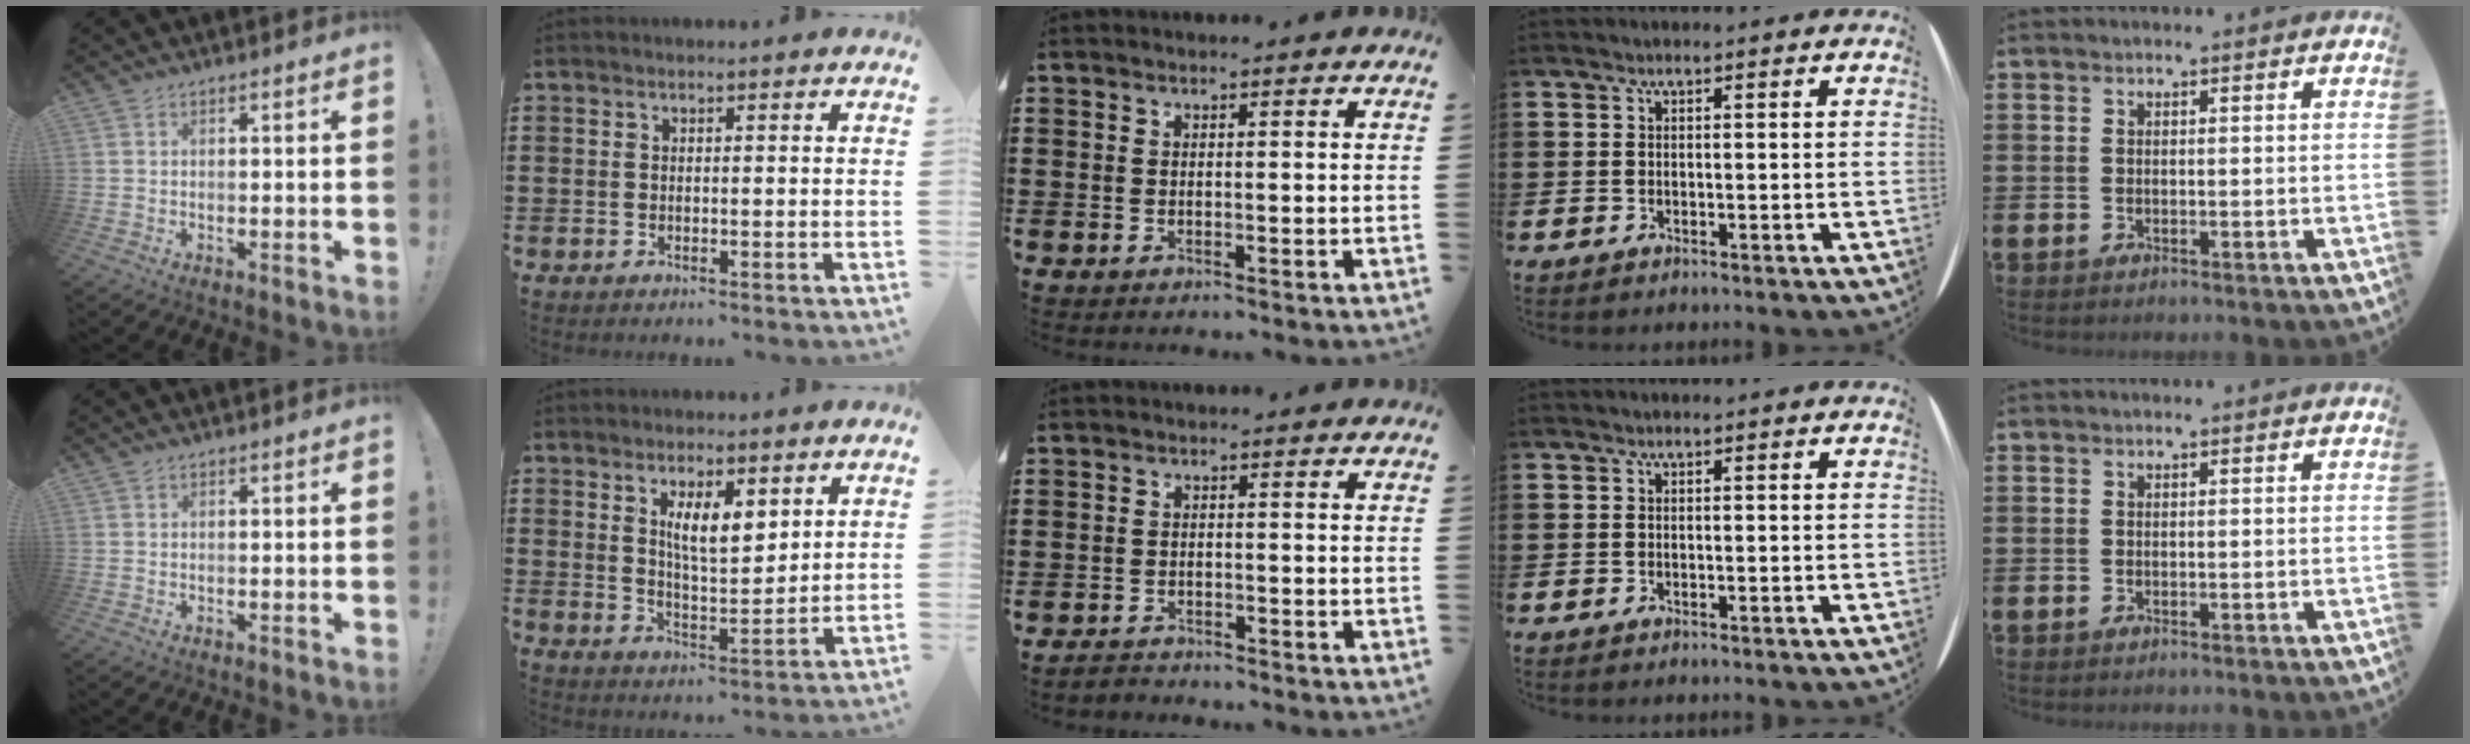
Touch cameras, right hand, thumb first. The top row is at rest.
{"index": {"total": 5.9, "force": [3.0, 1.9, 4.7], "torque": [-0.092, -0.003, 0.050]}, "middle": {"total": 1.6, "force": [-1.6, 0.2, 0.0], "torque": [-0.004, 0.001, -0.035]}}